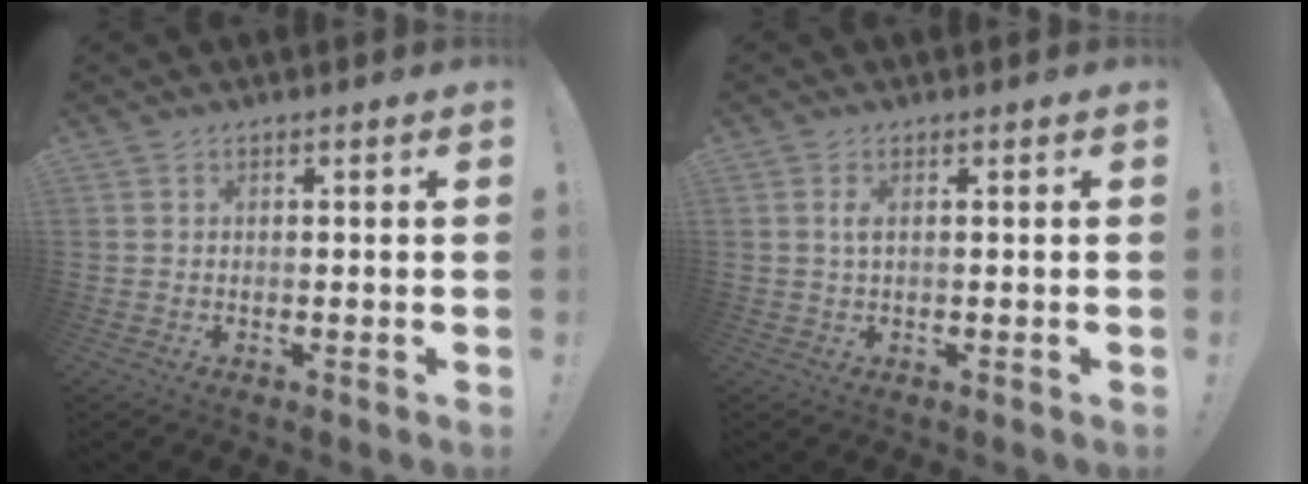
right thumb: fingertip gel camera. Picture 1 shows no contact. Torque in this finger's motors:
{"motor_torque": [0.05, 0.06, 0.41, -0.39, 0.16]}